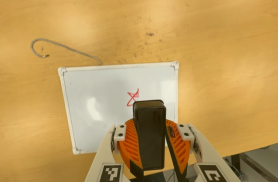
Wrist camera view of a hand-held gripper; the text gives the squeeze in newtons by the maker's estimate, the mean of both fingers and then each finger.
{"total": 11.3, "left": 11.3, "right": 11.4}